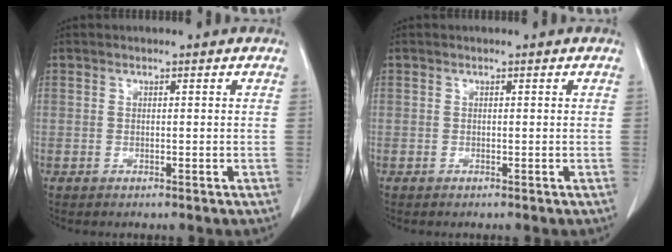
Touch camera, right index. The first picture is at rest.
{"total": 0.0}